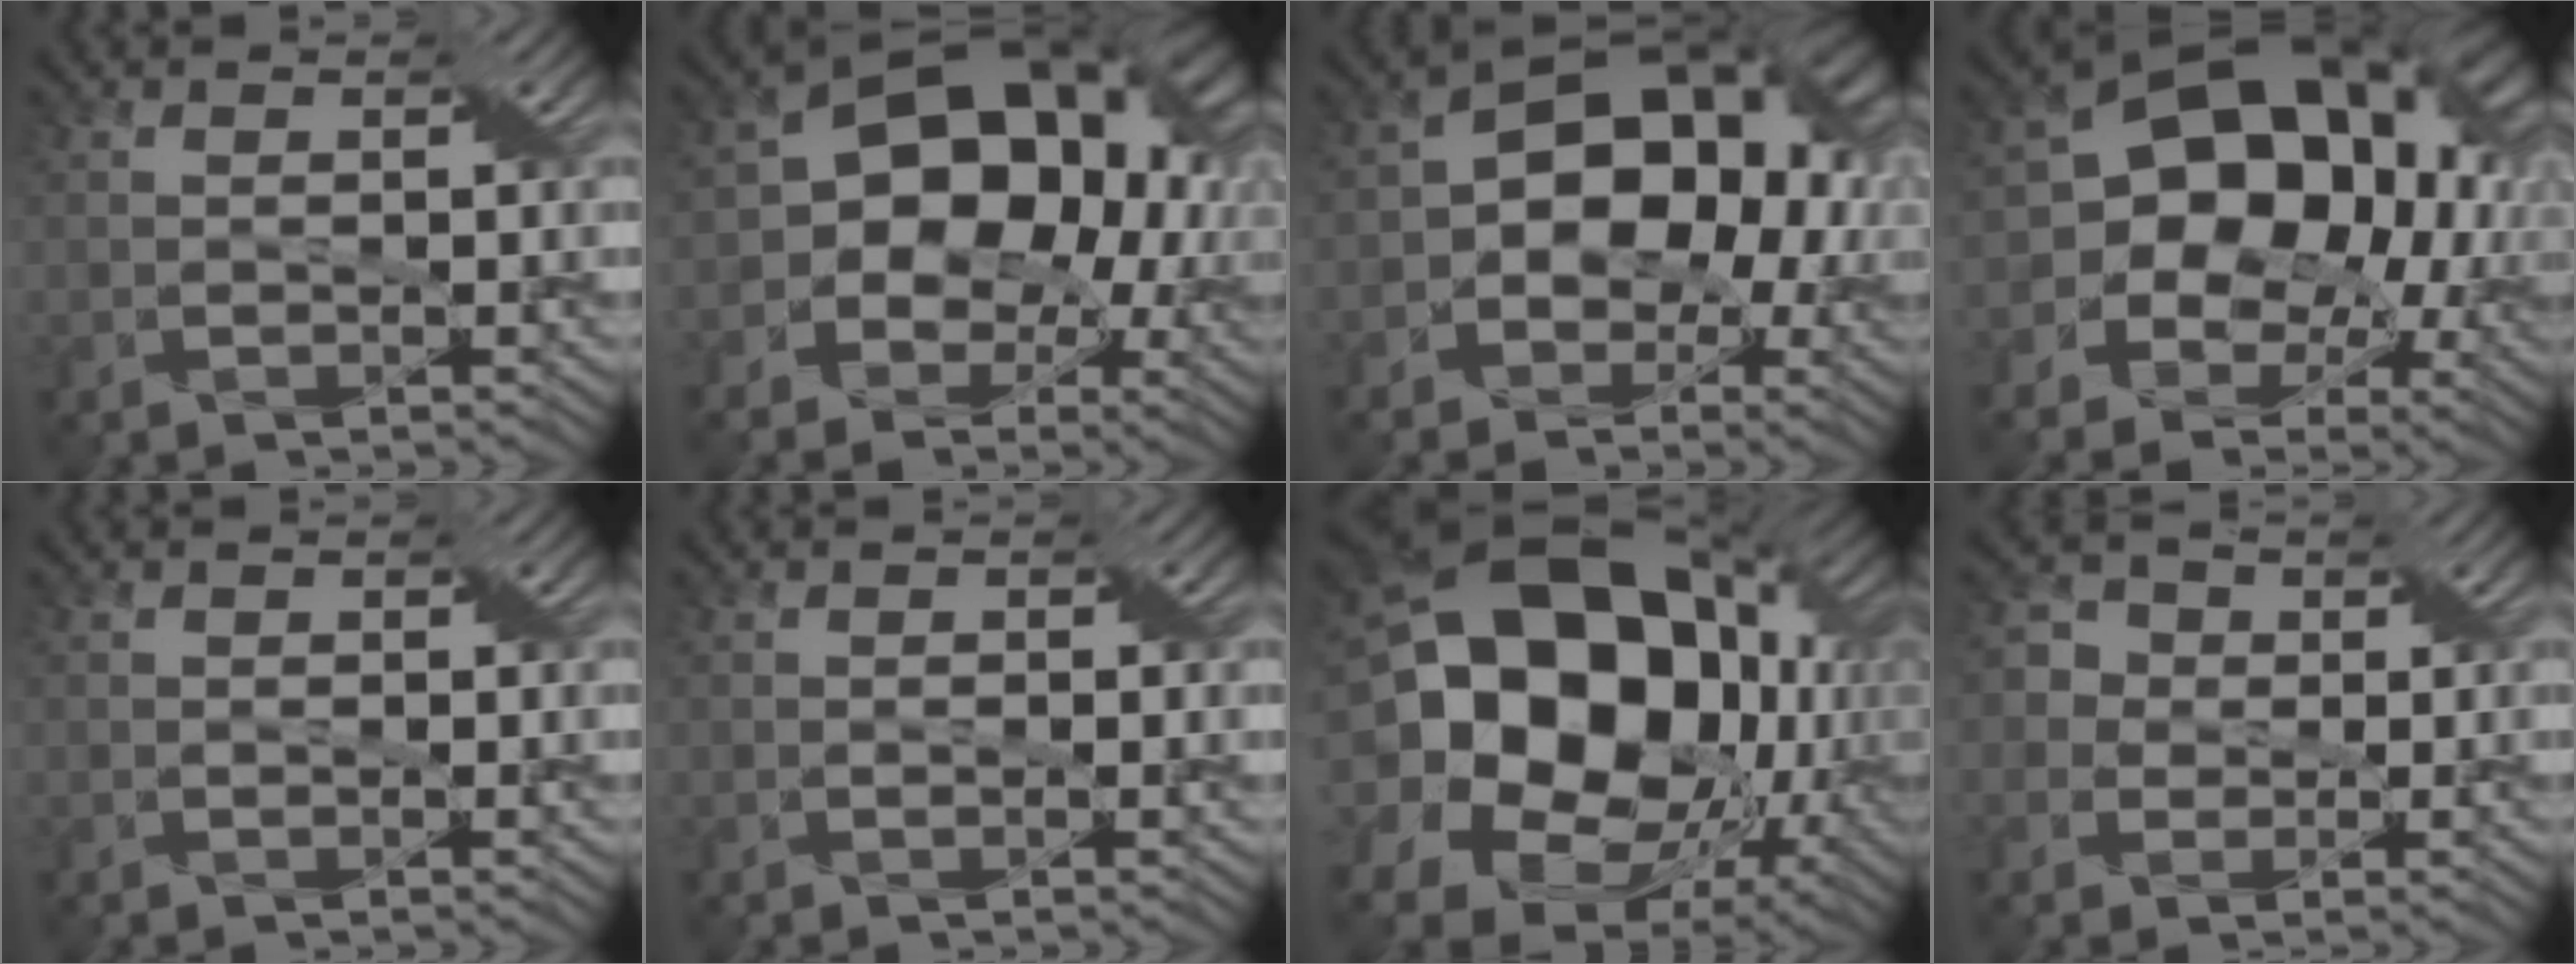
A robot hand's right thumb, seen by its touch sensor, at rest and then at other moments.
{"total": 15.3, "force": [-0.2, 11.6, 10.0], "torque": [-0.140, -0.006, -0.008]}
{"total": 14.4, "force": [-0.9, 10.1, 10.2], "torque": [-0.121, 0.008, -0.026]}
{"total": 17.4, "force": [0.4, 13.4, 11.1], "torque": [-0.175, -0.020, 0.013]}
{"total": 0.8, "force": [-0.1, 0.6, 0.5], "torque": [-0.005, -0.003, -0.002]}
{"total": 1.4, "force": [-0.1, 0.9, 1.0], "torque": [-0.012, 0.000, -0.002]}
{"total": 25.0, "force": [1.7, 19.1, 16.1], "torque": [-0.353, -0.021, 0.016]}
{"total": 3.1, "force": [0.0, 3.0, 0.8], "torque": [-0.021, 0.006, -0.009]}